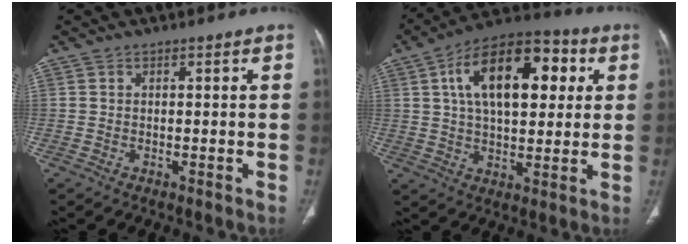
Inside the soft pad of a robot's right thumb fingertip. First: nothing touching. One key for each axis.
{"total": 20.1, "fx": 5.5, "fy": 10.6, "fz": 16.1, "tx": -0.229, "ty": 0.013, "tz": 0.079}